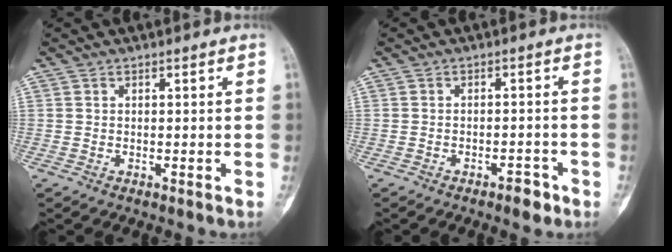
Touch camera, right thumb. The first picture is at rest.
{"total": 2.8, "force": [-1.9, 1.1, 1.6], "torque": [-0.017, 0.013, -0.027]}